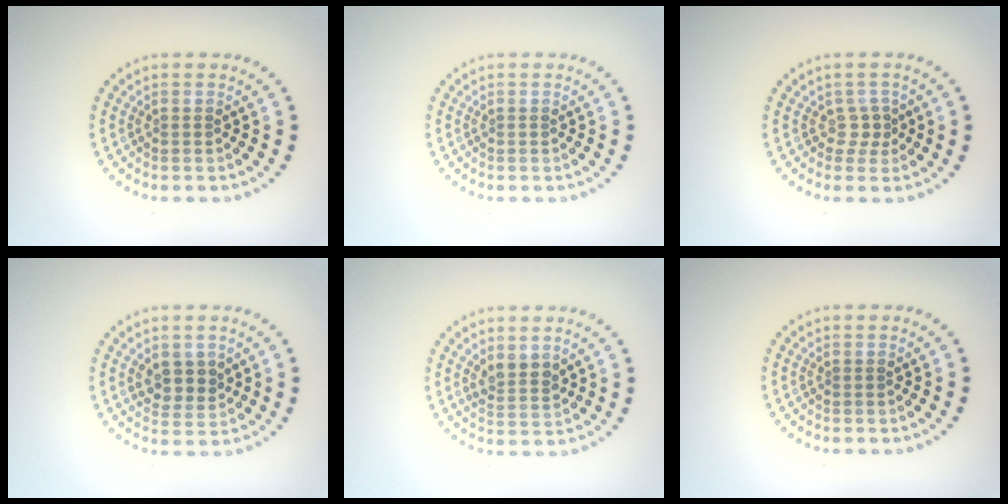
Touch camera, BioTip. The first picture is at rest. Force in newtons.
{"total": 0.0}
{"total": 1.4, "press": 0.9, "slide": 1.0}
{"total": 2.7, "press": 2.5, "slide": 1.1}
{"total": 2.2, "press": 2.0, "slide": 0.9}
{"total": 0.0}